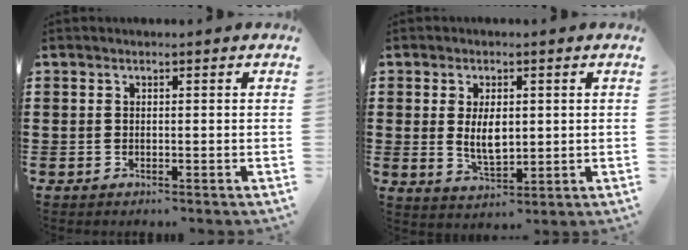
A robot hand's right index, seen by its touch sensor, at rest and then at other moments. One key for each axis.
{"total": 5.3, "fx": 0.5, "fy": 2.6, "fz": 4.6, "tx": -0.092, "ty": -0.001, "tz": 0.005}